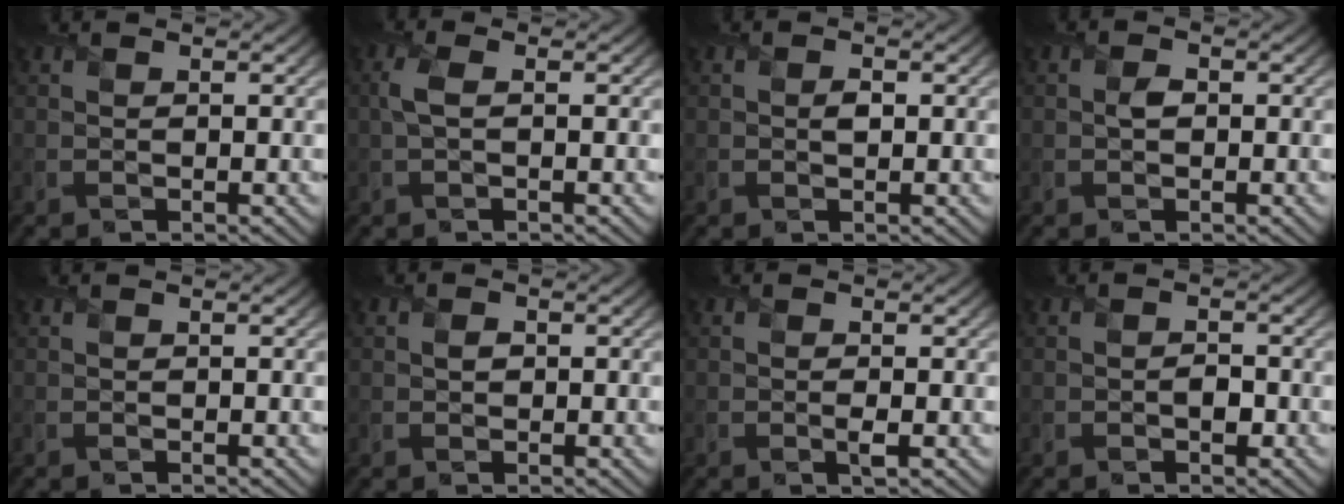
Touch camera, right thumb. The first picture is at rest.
{"total": 2.0, "force": [0.1, 0.7, 1.9], "torque": [-0.047, 0.005, -0.002]}
{"total": 1.0, "force": [0.0, 0.7, 0.8], "torque": [-0.011, -0.002, -0.001]}
{"total": 1.2, "force": [-0.1, 0.9, 0.8], "torque": [-0.013, -0.001, -0.003]}
{"total": 0.0}
{"total": 0.9, "force": [0.0, 0.7, 0.5], "torque": [-0.007, -0.002, -0.002]}
{"total": 0.9, "force": [-0.3, 0.2, 0.8], "torque": [-0.015, -0.005, -0.006]}
{"total": 1.5, "force": [-0.7, 0.9, 1.0], "torque": [-0.013, -0.002, -0.012]}